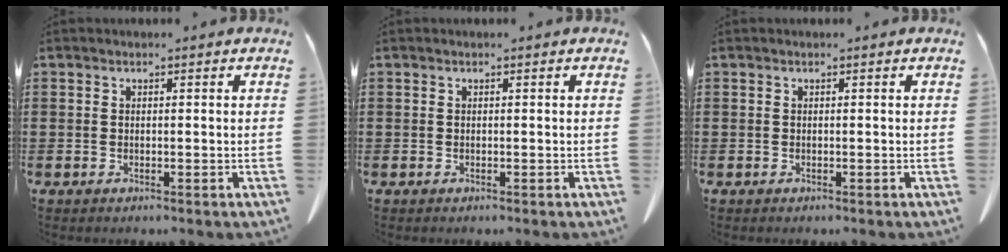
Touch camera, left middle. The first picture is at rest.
{"total": 0.0}
{"total": 0.0}